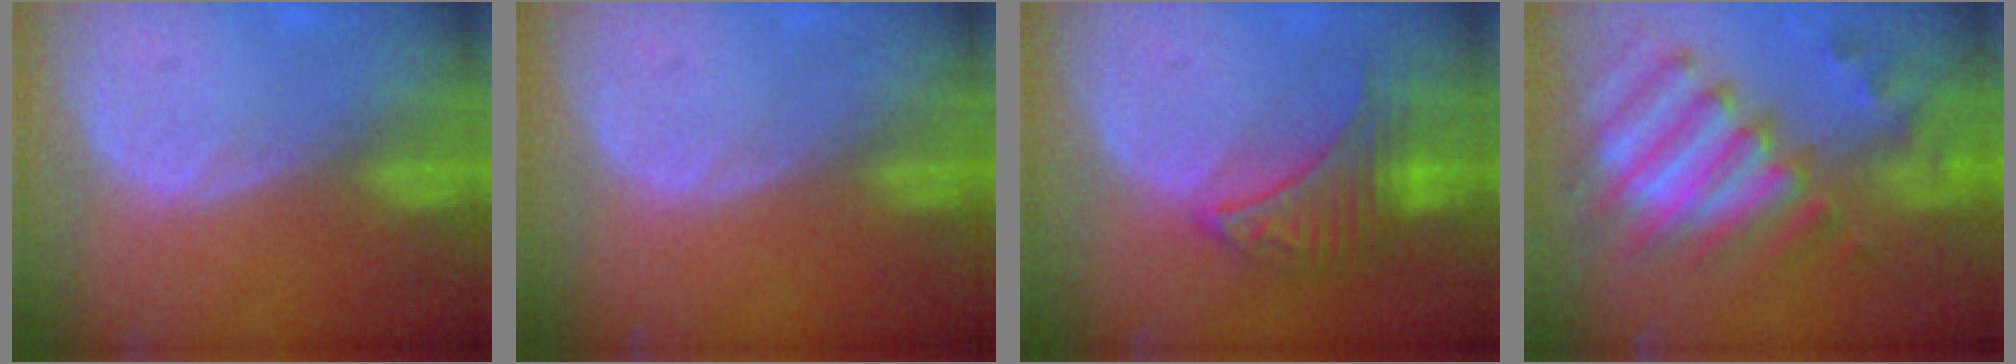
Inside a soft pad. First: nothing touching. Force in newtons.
{"total": 0.0}
{"total": 7.1, "press": 7.1, "slide": 0.2}
{"total": 12.3, "press": 10.6, "slide": 6.2}